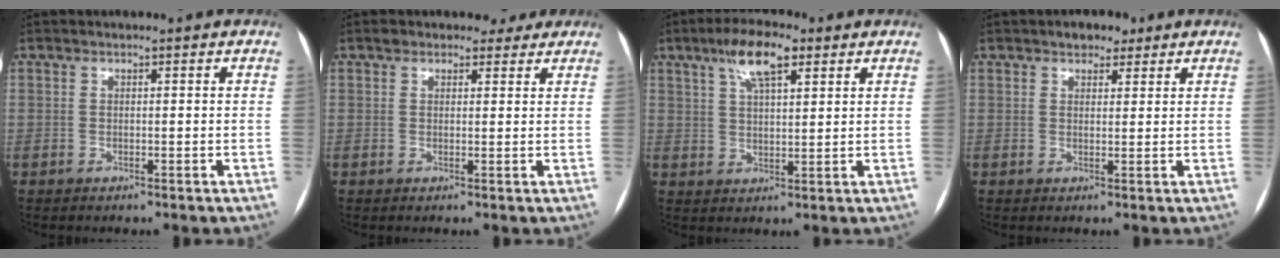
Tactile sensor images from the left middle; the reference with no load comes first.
{"total": 3.8, "force": [3.1, 2.1, 0.8], "torque": [0.001, 0.016, 0.039]}
{"total": 7.7, "force": [4.3, 2.2, 5.9], "torque": [-0.114, 0.017, 0.076]}
{"total": 3.3, "force": [2.3, 1.9, 1.4], "torque": [-0.018, 0.008, 0.033]}